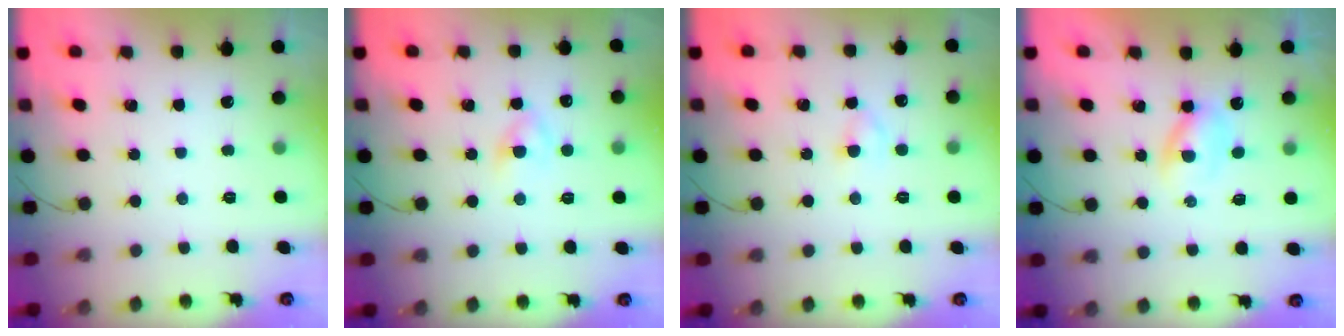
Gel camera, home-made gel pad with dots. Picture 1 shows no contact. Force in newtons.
{"total": 2.8, "press": 2.6, "slide": 1.2}
{"total": 1.9, "press": 1.7, "slide": 0.8}
{"total": 3.0, "press": 2.7, "slide": 1.3}